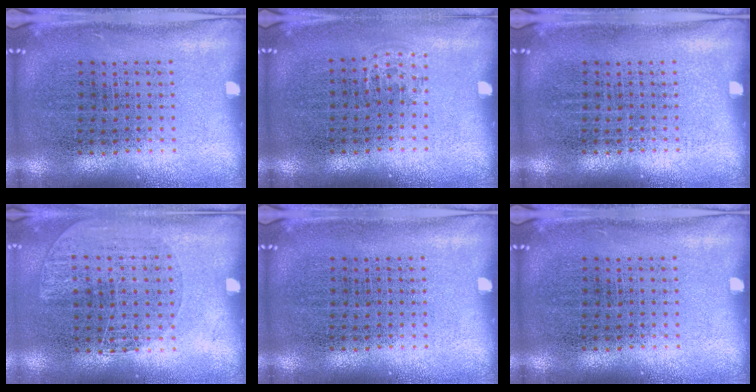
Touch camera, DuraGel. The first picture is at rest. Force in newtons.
{"total": 0.5, "press": 0.5, "slide": 0.3}
{"total": 0.0}
{"total": 1.0, "press": 0.9, "slide": 0.5}
{"total": 0.0}
{"total": 0.0}